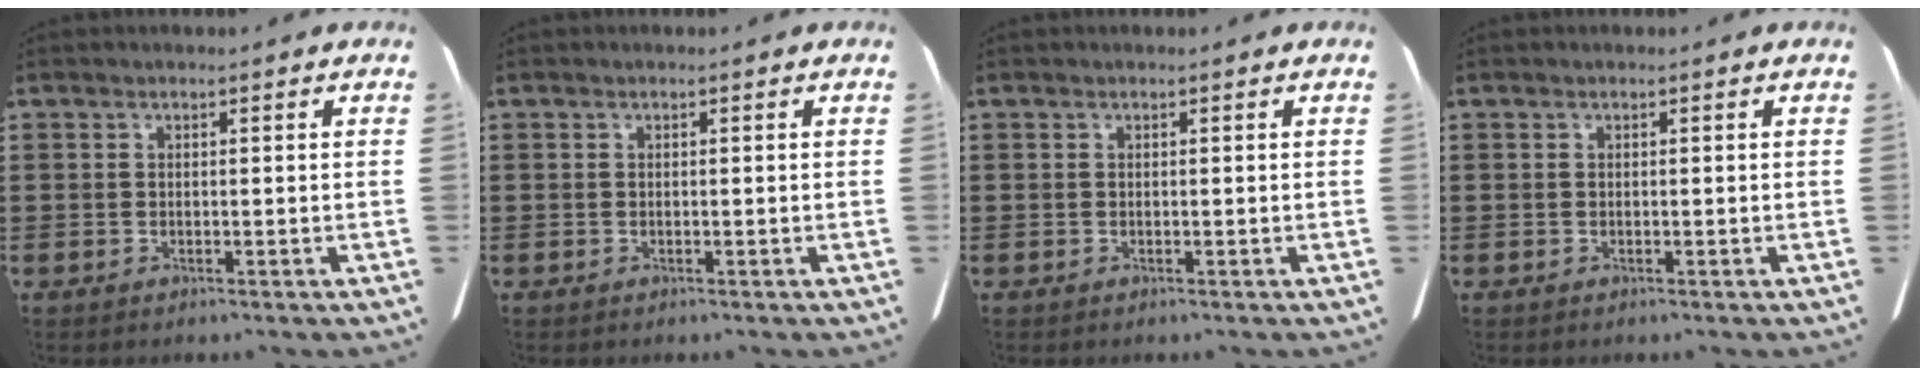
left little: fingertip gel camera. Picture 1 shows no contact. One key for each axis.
{"total": 0.0}
{"total": 0.0}
{"total": 0.0}